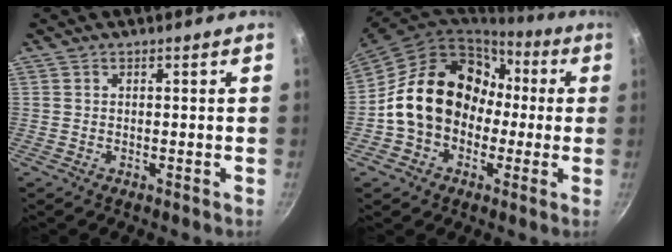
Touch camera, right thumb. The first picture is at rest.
{"total": 19.1, "force": [-0.3, 15.4, 11.3], "torque": [-0.161, 0.066, -0.006]}